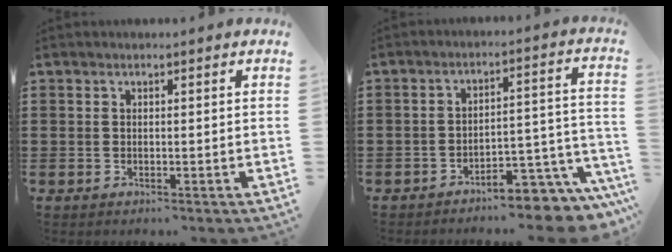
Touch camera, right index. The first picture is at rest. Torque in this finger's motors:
{"motor_torque": [0.72, 0.79, 0.42, 0.08]}